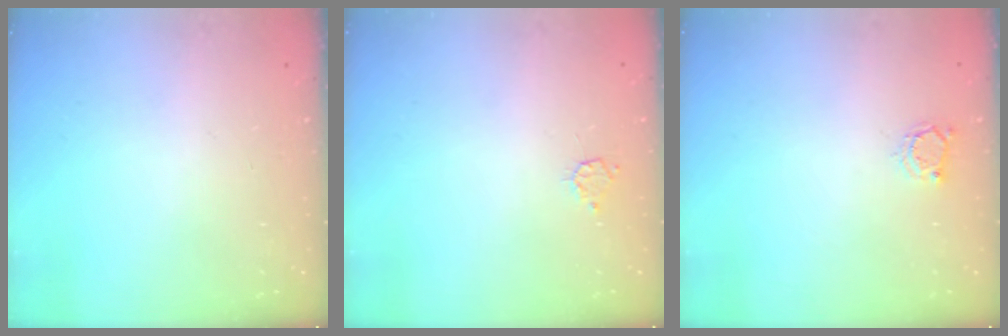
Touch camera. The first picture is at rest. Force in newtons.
{"total": 3.3, "press": 3.2, "slide": 0.3}
{"total": 3.2, "press": 3.2, "slide": 0.3}